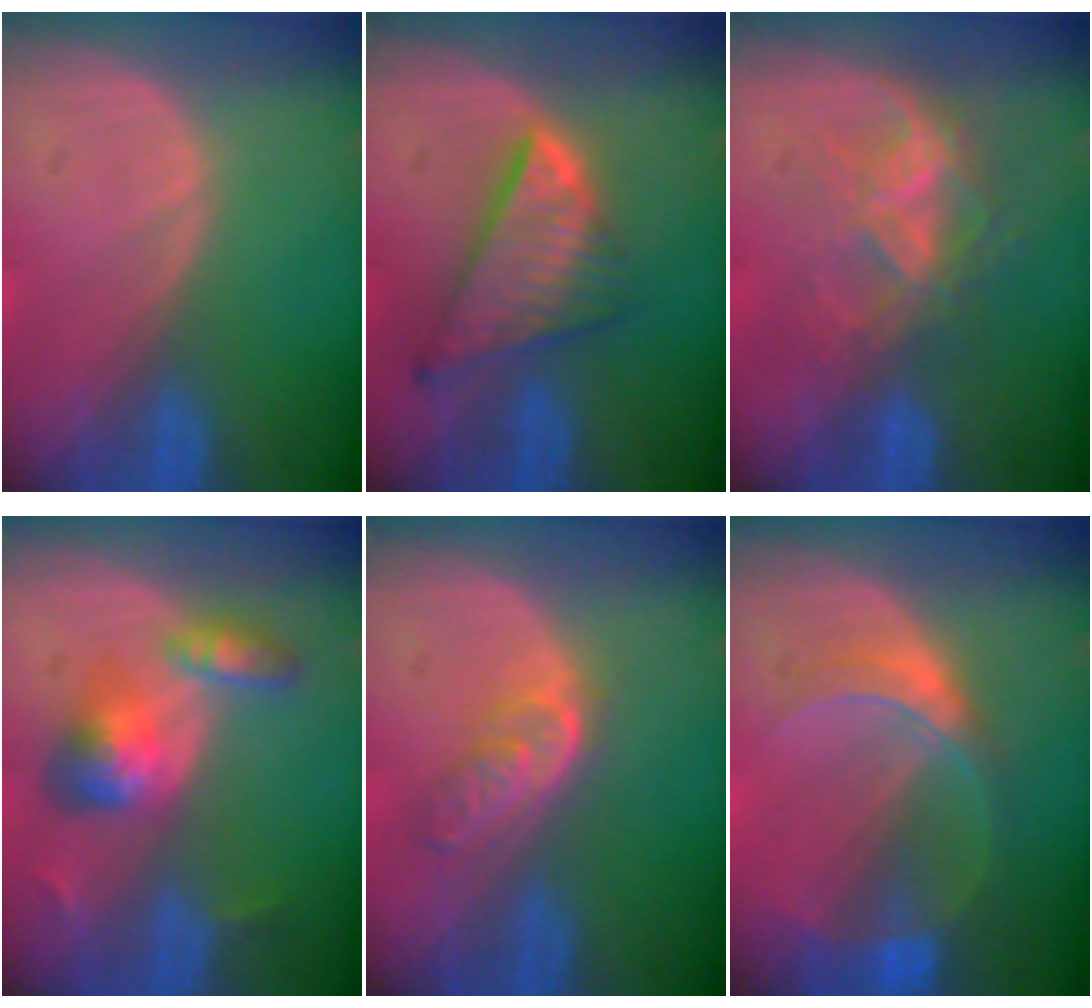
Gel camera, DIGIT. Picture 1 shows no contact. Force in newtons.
{"total": 8.6, "press": 7.3, "slide": 4.4}
{"total": 7.0, "press": 5.9, "slide": 3.7}
{"total": 6.2, "press": 5.9, "slide": 1.8}
{"total": 4.9, "press": 4.2, "slide": 2.4}
{"total": 6.8, "press": 5.9, "slide": 3.2}